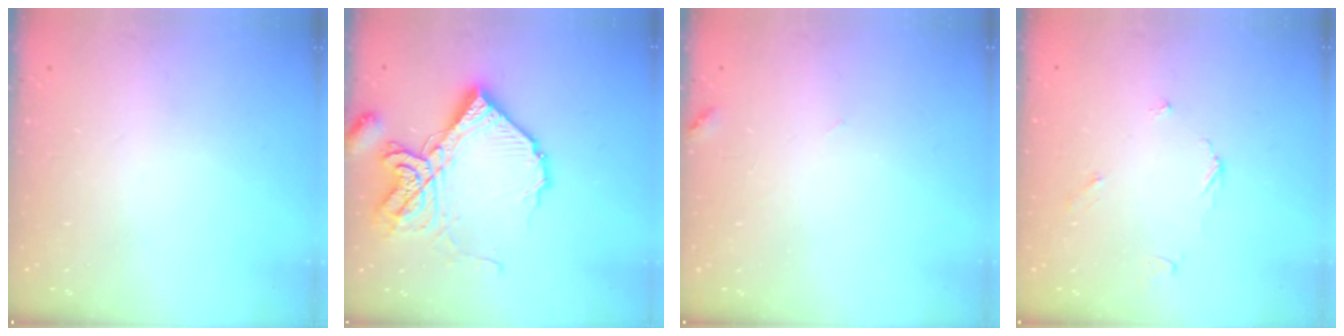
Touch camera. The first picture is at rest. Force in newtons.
{"total": 19.3, "press": 19.2, "slide": 1.9}
{"total": 3.1, "press": 3.0, "slide": 0.4}
{"total": 3.6, "press": 3.6, "slide": 0.4}